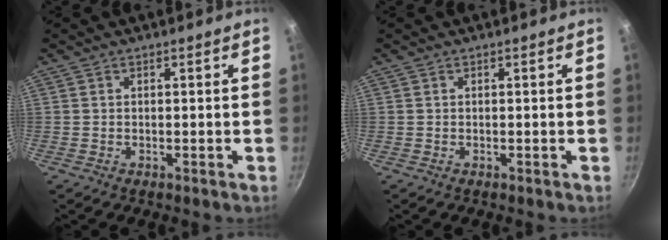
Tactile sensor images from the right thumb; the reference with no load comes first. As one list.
[{"total": 0.0}]